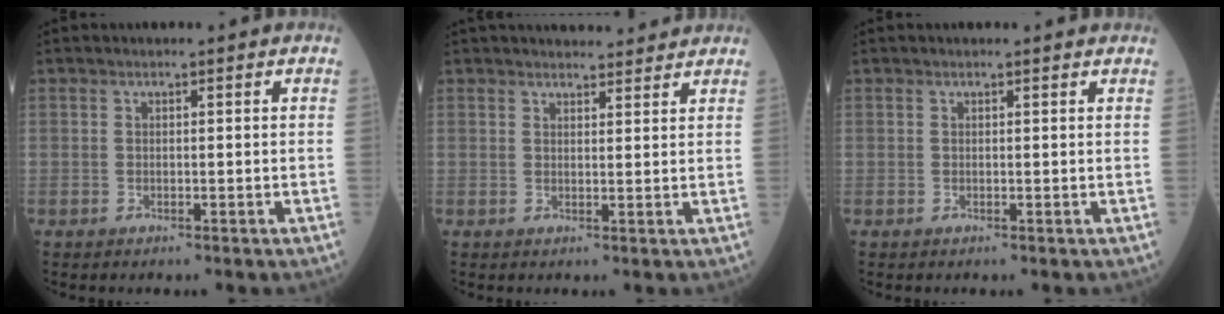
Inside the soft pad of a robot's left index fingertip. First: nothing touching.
{"total": 8.1, "force": [7.7, 1.8, 2.1], "torque": [-0.018, 0.018, 0.093]}
{"total": 1.3, "force": [1.3, 0.1, 0.2], "torque": [-0.010, 0.004, 0.008]}